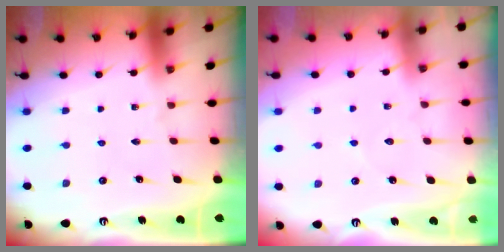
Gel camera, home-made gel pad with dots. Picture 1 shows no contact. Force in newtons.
{"total": 3.7, "press": 3.7, "slide": 0.5}